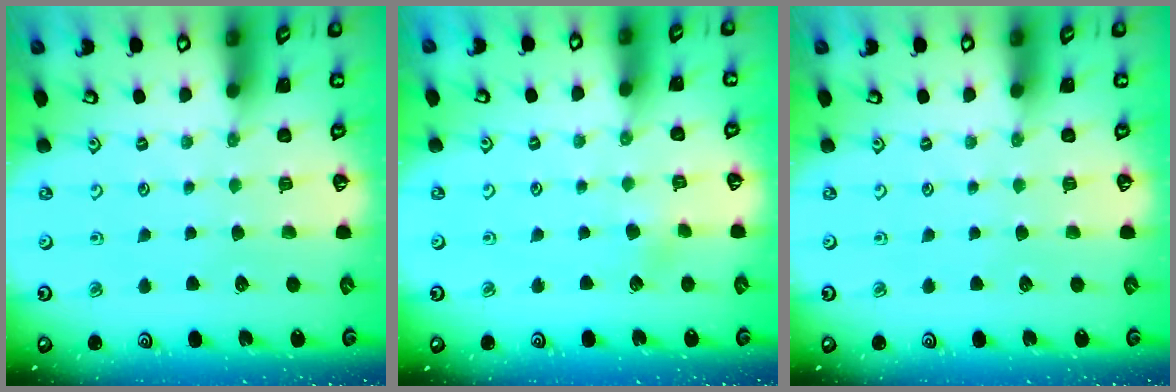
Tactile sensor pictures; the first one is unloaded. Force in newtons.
{"total": 1.9, "press": 1.9, "slide": 0.2}
{"total": 0.0}